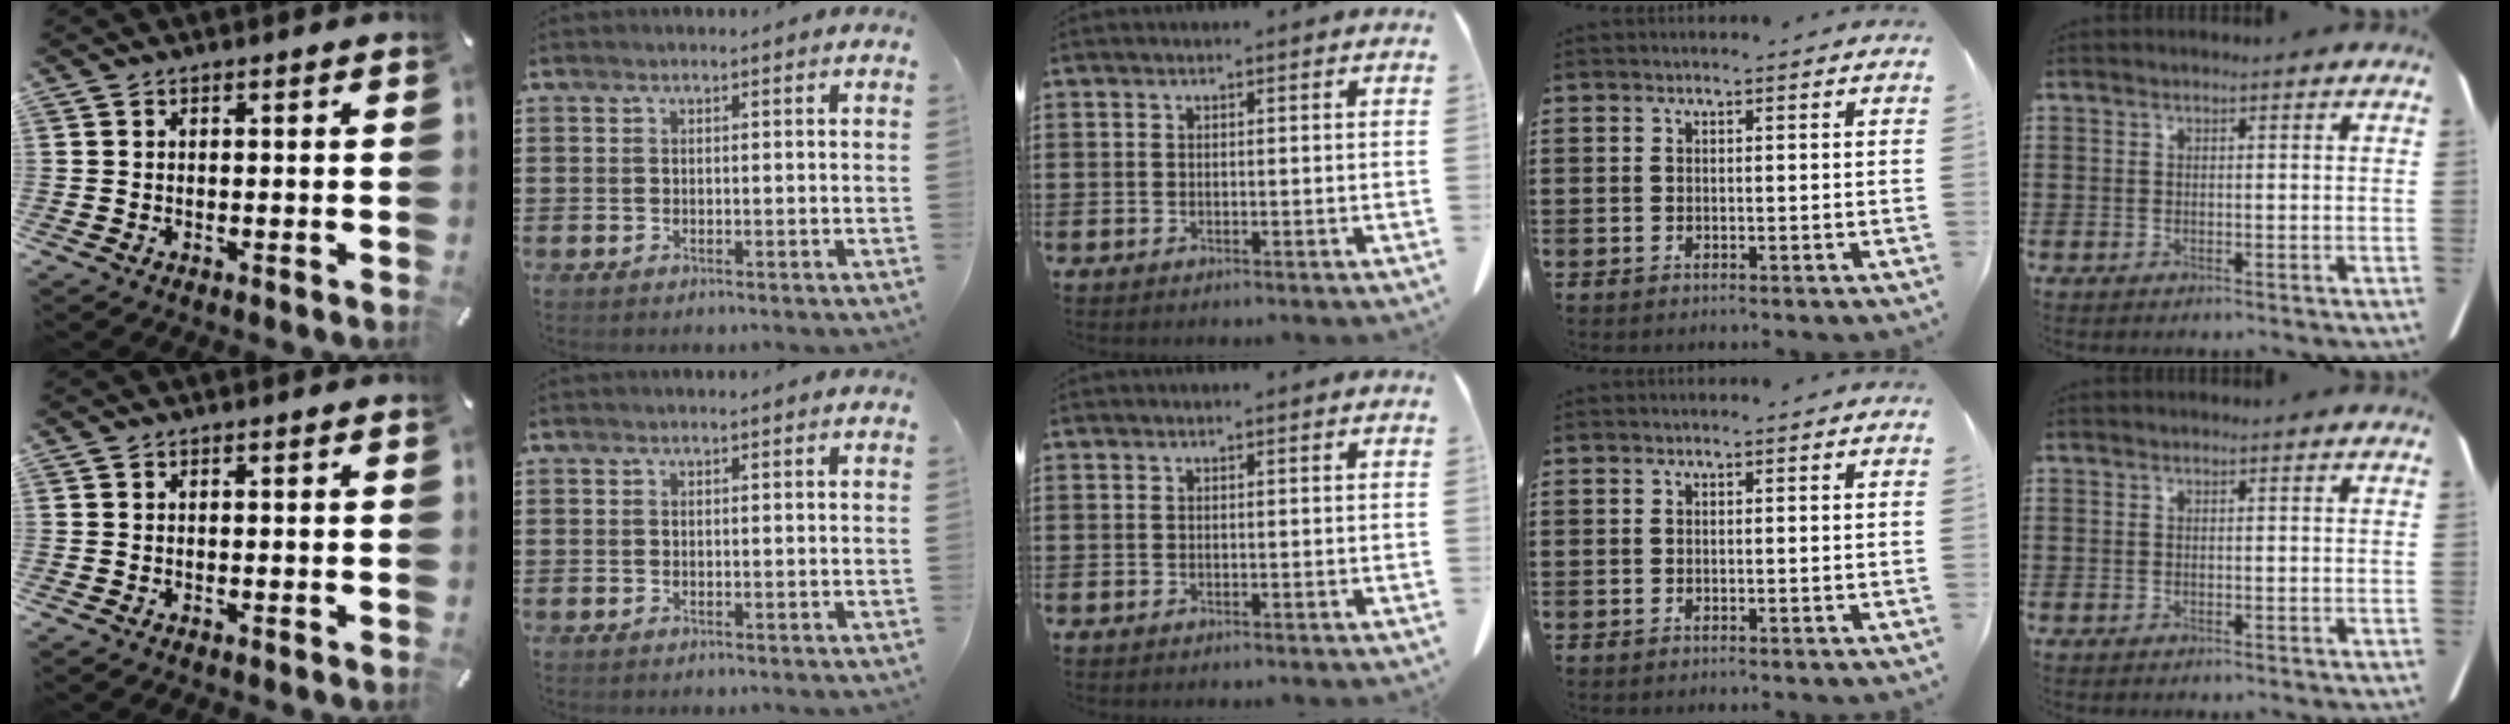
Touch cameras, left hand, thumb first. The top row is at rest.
{}